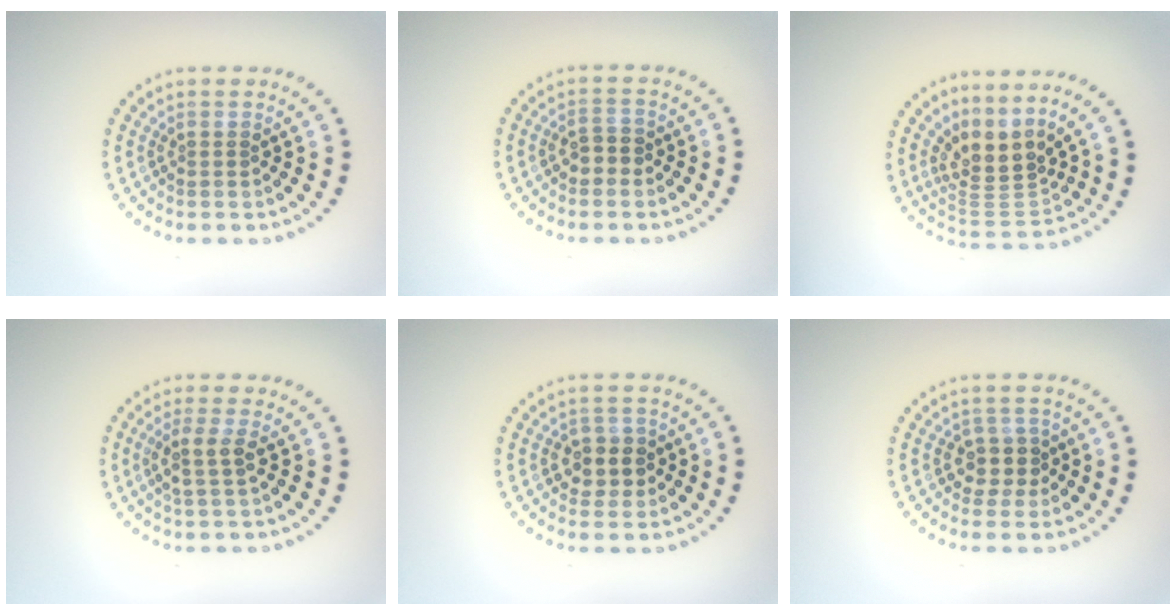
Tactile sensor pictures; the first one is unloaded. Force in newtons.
{"total": 1.9, "press": 1.8, "slide": 0.6}
{"total": 3.9, "press": 2.6, "slide": 2.9}
{"total": 2.2, "press": 1.8, "slide": 1.3}
{"total": 2.8, "press": 2.7, "slide": 0.8}
{"total": 2.4, "press": 2.0, "slide": 1.3}